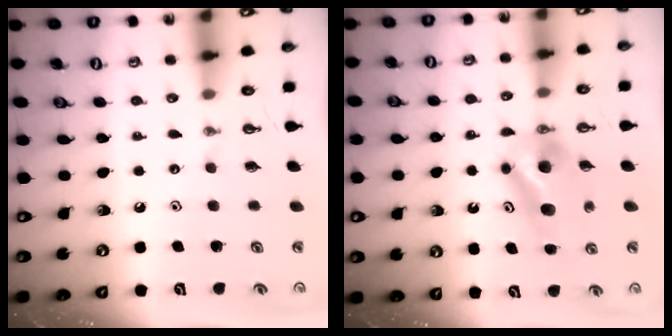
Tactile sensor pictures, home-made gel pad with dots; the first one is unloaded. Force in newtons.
{"total": 6.5, "press": 6.4, "slide": 0.8}